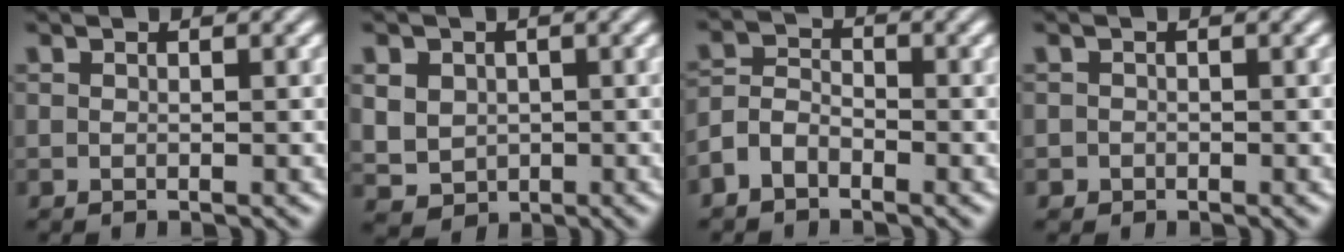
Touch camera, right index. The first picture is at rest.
{"total": 5.1, "force": [-0.5, 4.6, 2.1], "torque": [-0.051, -0.034, 0.010]}
{"total": 3.3, "force": [-1.7, 2.5, 1.4], "torque": [-0.021, -0.014, -0.027]}
{"total": 0.9, "force": [-0.8, 0.2, -0.4], "torque": [0.015, -0.012, -0.007]}